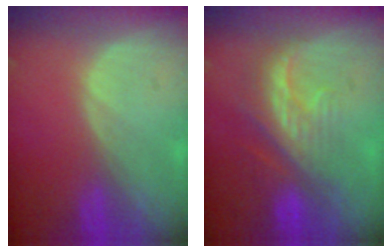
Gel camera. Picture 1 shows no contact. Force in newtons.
{"total": 8.2, "press": 7.4, "slide": 3.4}